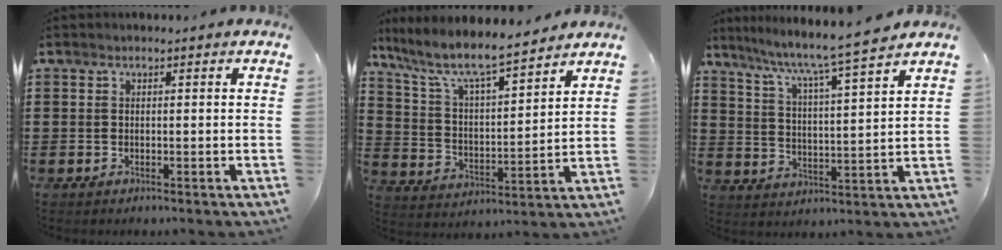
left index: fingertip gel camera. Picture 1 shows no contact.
{"total": 8.4, "force": [7.0, 1.3, 4.4], "torque": [-0.117, -0.046, 0.115]}
{"total": 6.0, "force": [5.2, -0.7, 3.0], "torque": [-0.080, -0.042, 0.079]}